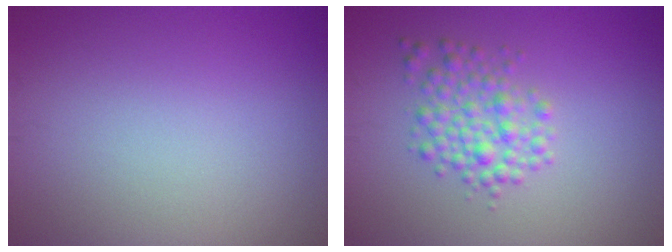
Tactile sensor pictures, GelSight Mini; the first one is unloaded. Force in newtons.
{"total": 3.3, "press": 3.3, "slide": 0.1}